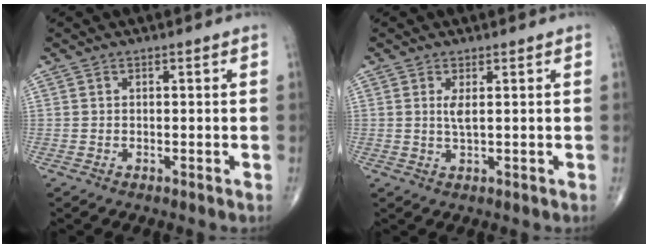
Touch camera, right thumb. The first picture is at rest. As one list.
[{"total": 2.0, "force": [0.5, 0.3, 1.9], "torque": [-0.043, -0.007, 0.013]}]